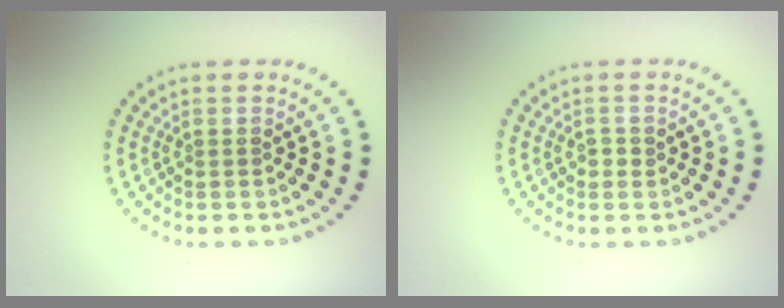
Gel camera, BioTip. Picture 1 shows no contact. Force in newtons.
{"total": 1.1, "press": 1.0, "slide": 0.5}